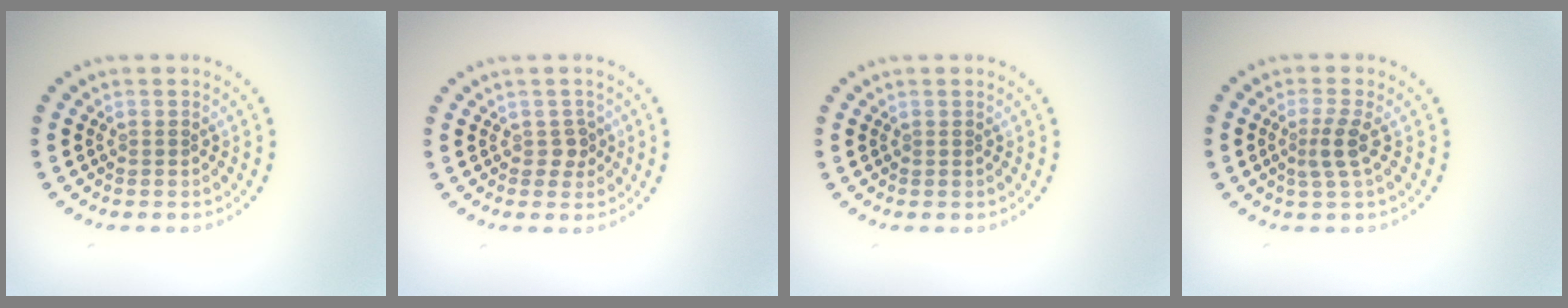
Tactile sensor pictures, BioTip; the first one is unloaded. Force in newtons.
{"total": 1.2, "press": 1.1, "slide": 0.6}
{"total": 0.0}
{"total": 2.1, "press": 1.4, "slide": 1.5}